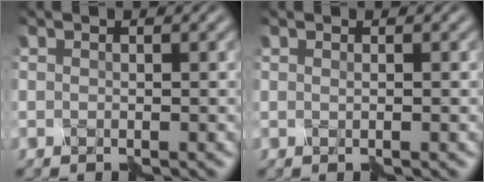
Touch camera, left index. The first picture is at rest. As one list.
[{"total": 0.5, "force": [0.4, -0.4, 0.0], "torque": [-0.001, -0.001, -0.002]}]